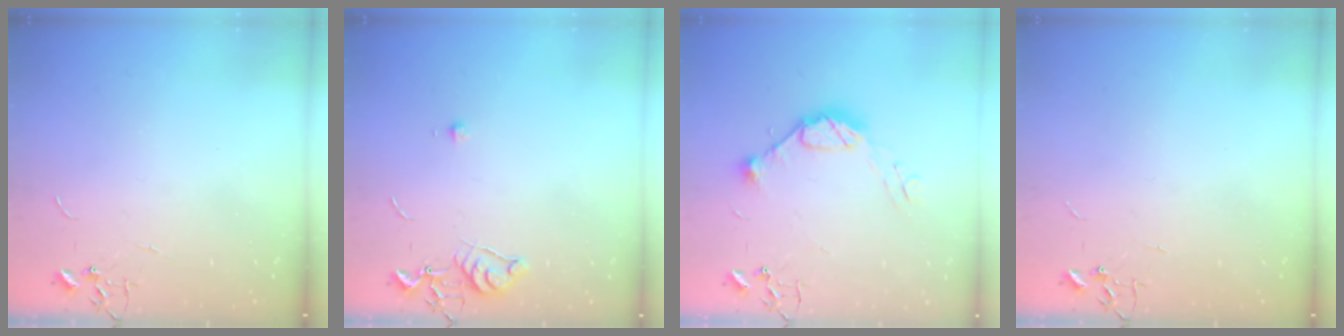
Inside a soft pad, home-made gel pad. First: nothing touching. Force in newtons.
{"total": 6.6, "press": 6.5, "slide": 0.8}
{"total": 10.2, "press": 10.2, "slide": 1.1}
{"total": 0.0}